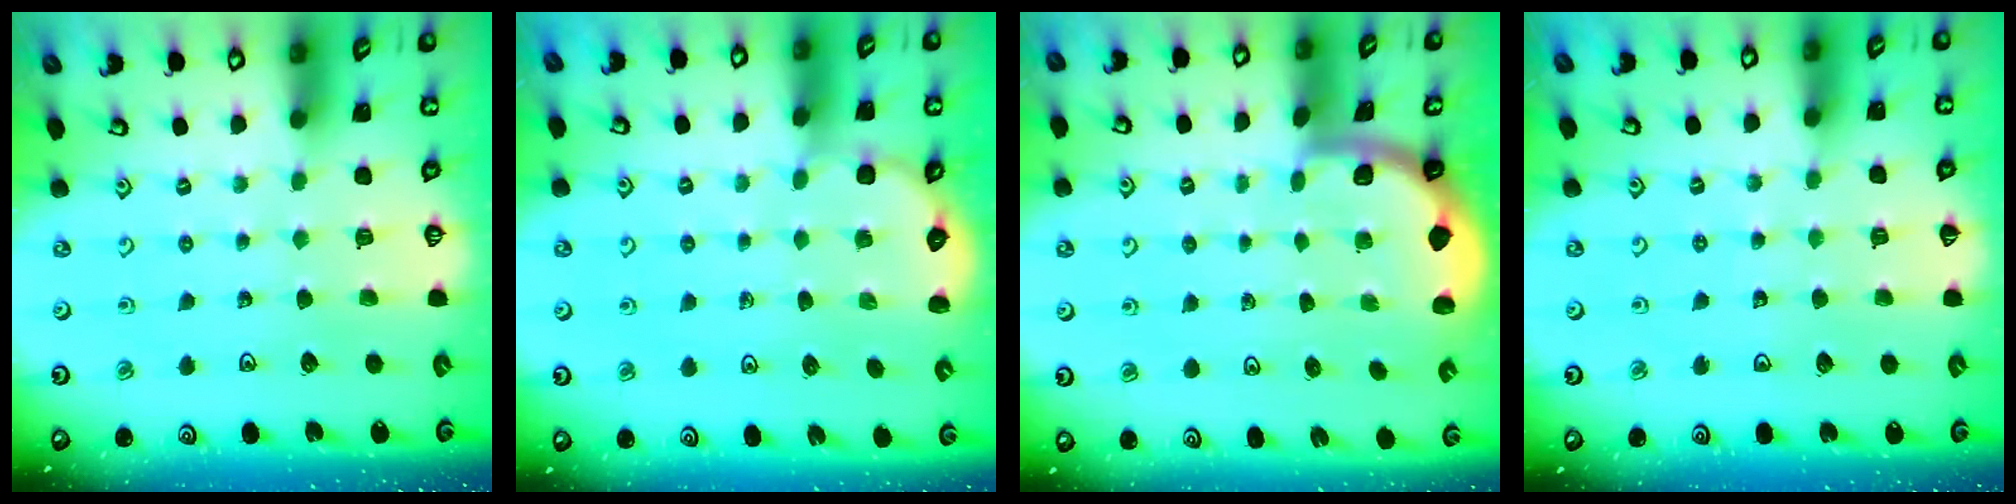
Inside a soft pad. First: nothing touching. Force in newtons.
{"total": 2.2, "press": 2.2, "slide": 0.3}
{"total": 1.4, "press": 1.4, "slide": 0.1}
{"total": 2.9, "press": 2.9, "slide": 0.3}